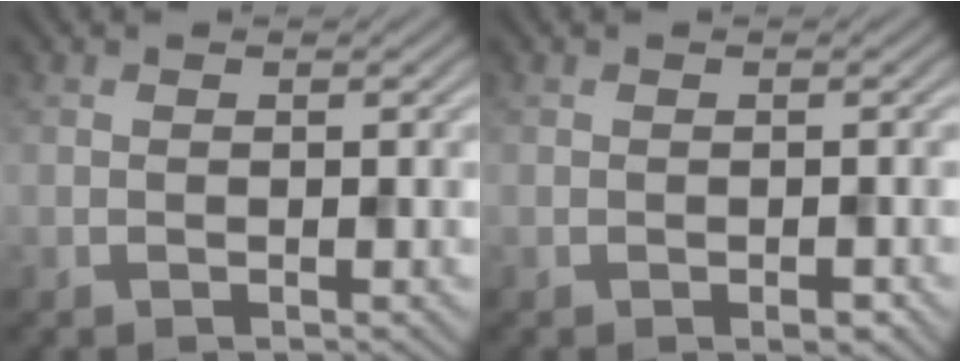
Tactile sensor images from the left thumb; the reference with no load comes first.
{"total": 1.0, "force": [-0.5, 0.6, 0.6], "torque": [-0.009, -0.006, -0.006]}